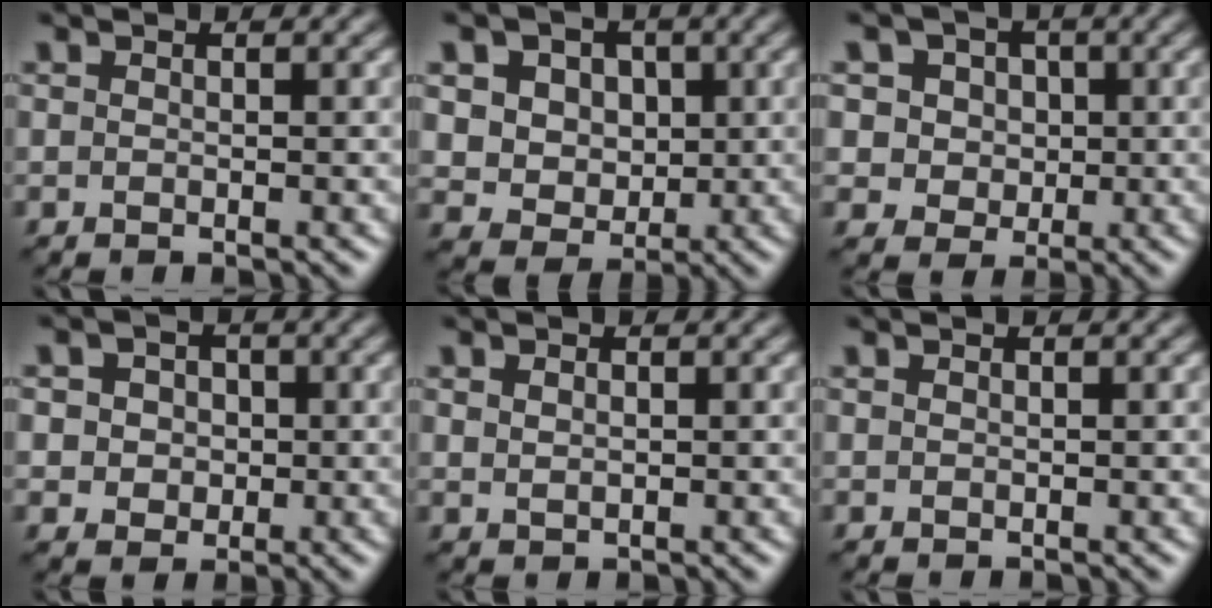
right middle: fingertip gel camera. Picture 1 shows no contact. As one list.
[{"total": 6.7, "force": [2.1, 5.6, 3.2], "torque": [-0.065, 0.014, 0.031]}, {"total": 6.3, "force": [2.3, 5.3, 2.5], "torque": [-0.038, 0.019, 0.022]}, {"total": 4.8, "force": [1.1, 4.1, 2.3], "torque": [-0.033, 0.024, 0.000]}, {"total": 1.1, "force": [0.4, 0.8, 0.7], "torque": [-0.015, -0.002, 0.010]}, {"total": 0.0}]